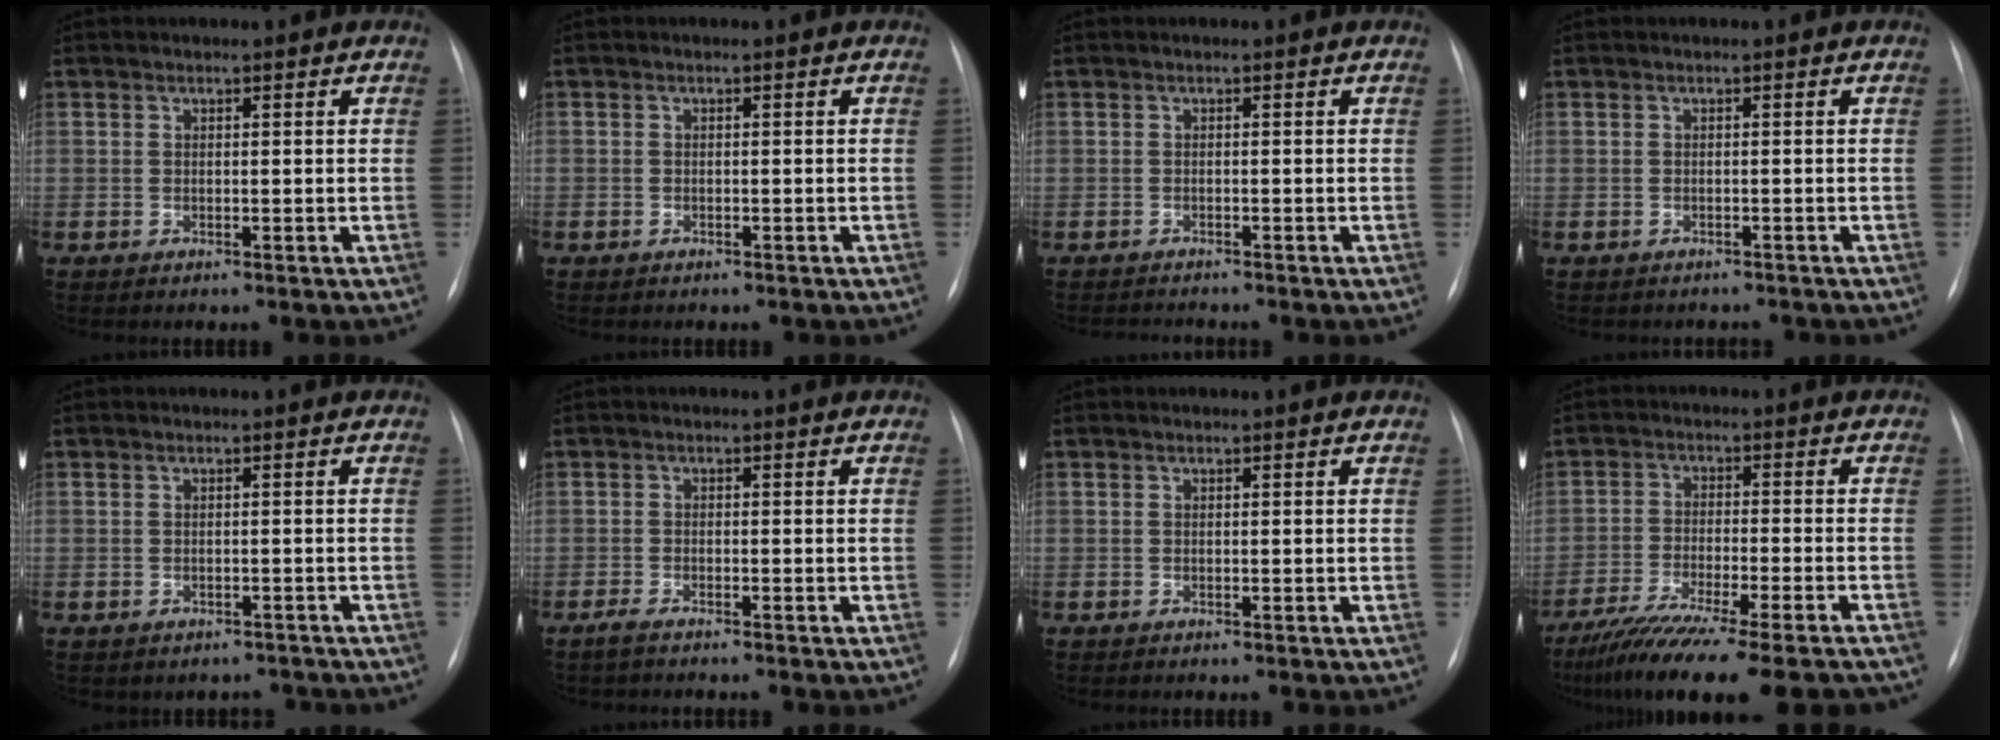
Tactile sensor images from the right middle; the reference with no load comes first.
{"total": 1.0, "force": [-0.6, 0.7, 0.0], "torque": [-0.008, 0.005, -0.009]}
{"total": 2.1, "force": [-2.1, -0.3, 0.0], "torque": [0.002, -0.010, -0.031]}
{"total": 2.7, "force": [-2.4, 1.0, 0.2], "torque": [-0.004, -0.001, -0.030]}
{"total": 3.0, "force": [-2.4, 1.7, 0.1], "torque": [-0.003, 0.014, -0.029]}
{"total": 1.7, "force": [-1.5, 0.2, 0.8], "torque": [-0.025, -0.004, -0.025]}
{"total": 0.0}
{"total": 20.1, "force": [-16.7, 1.5, 10.9], "torque": [-0.145, -0.039, -0.250]}